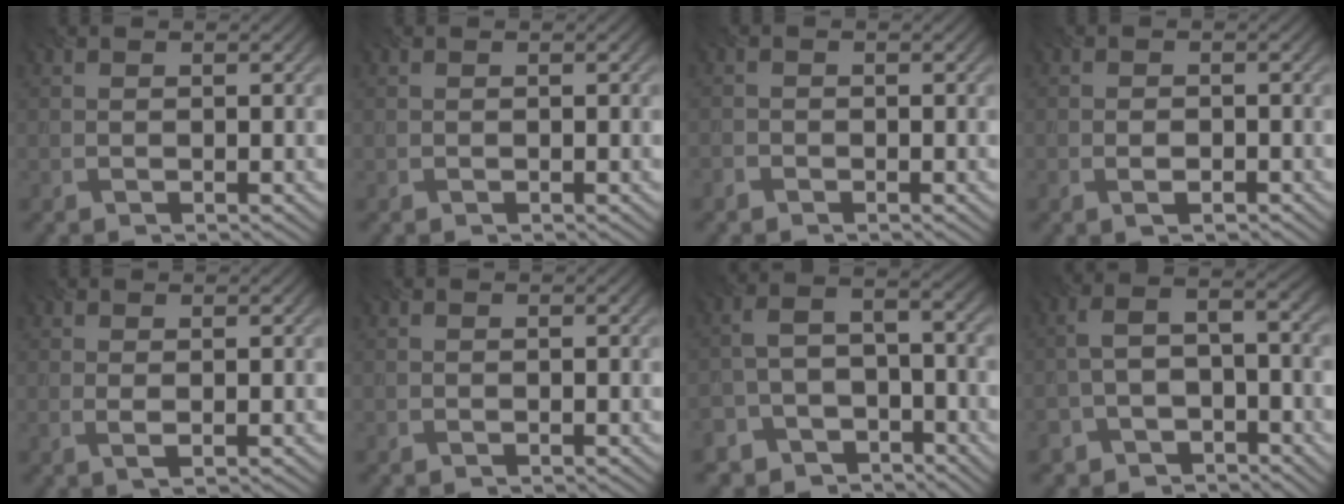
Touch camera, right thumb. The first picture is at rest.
{"total": 0.0}
{"total": 1.1, "force": [-0.9, 0.6, 0.2], "torque": [-0.005, 0.000, -0.019]}
{"total": 2.0, "force": [-0.9, 1.0, 1.5], "torque": [-0.026, -0.001, -0.015]}
{"total": 1.1, "force": [0.3, 0.2, 1.1], "torque": [-0.023, 0.000, 0.006]}
{"total": 0.0}
{"total": 6.7, "force": [-4.6, 3.9, 2.9], "torque": [-0.056, -0.013, -0.090]}
{"total": 5.9, "force": [-2.8, 3.3, 4.1], "torque": [-0.081, -0.004, -0.058]}